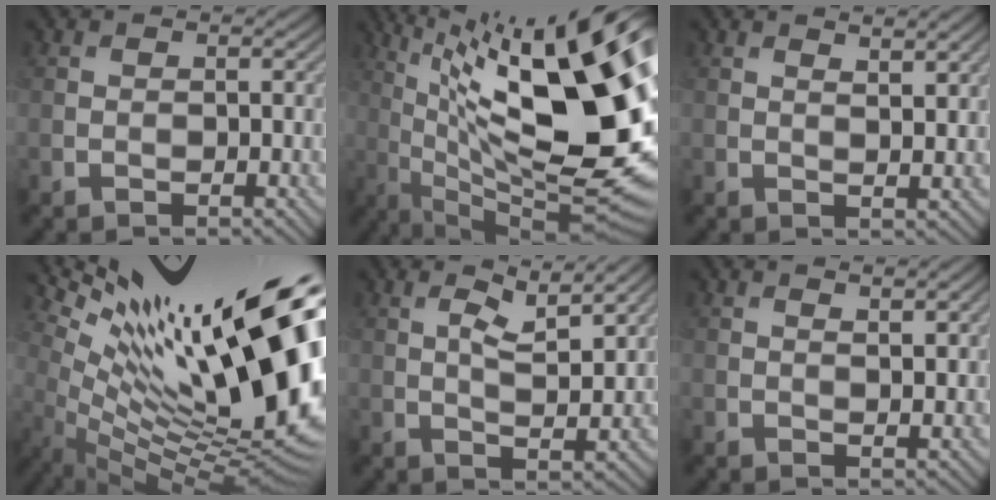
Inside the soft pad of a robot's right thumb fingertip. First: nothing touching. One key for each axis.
{"total": 20.8, "fx": 4.9, "fy": 5.0, "fz": 19.6, "tx": -0.309, "ty": 0.026, "tz": 0.100}
{"total": 2.8, "fx": 2.0, "fy": 0.2, "fz": 1.9, "tx": -0.031, "ty": -0.004, "tz": 0.039}
{"total": 19.8, "fx": 4.7, "fy": 6.3, "fz": 18.2, "tx": -0.268, "ty": -0.018, "tz": 0.110}
{"total": 5.3, "fx": 3.0, "fy": 0.9, "fz": 4.3, "tx": -0.072, "ty": -0.011, "tz": 0.057}
{"total": 2.0, "fx": 1.5, "fy": 0.0, "fz": 1.3, "tx": -0.022, "ty": -0.007, "tz": 0.032}